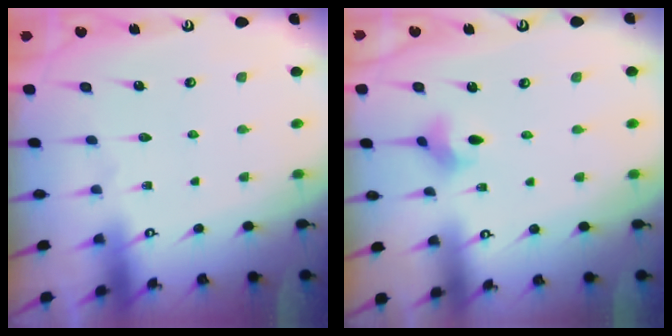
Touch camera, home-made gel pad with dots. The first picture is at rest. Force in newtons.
{"total": 2.8, "press": 2.8, "slide": 0.1}